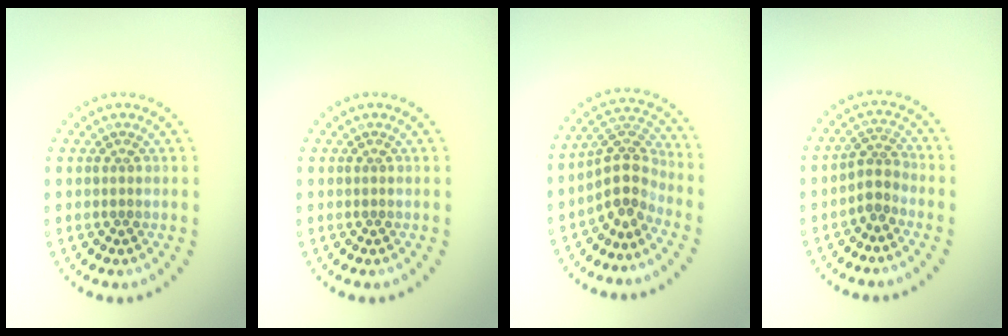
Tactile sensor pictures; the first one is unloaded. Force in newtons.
{"total": 0.0}
{"total": 3.6, "press": 2.9, "slide": 2.1}
{"total": 2.0, "press": 1.4, "slide": 1.4}